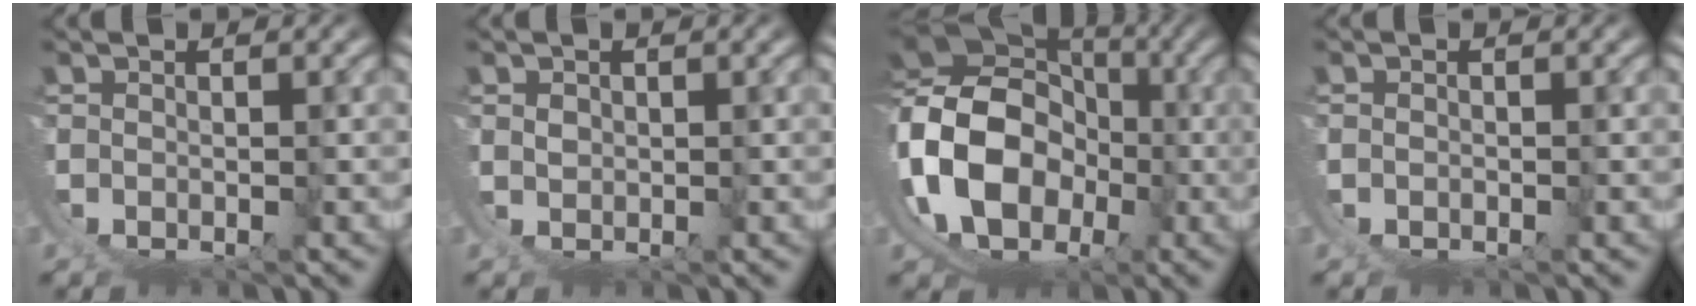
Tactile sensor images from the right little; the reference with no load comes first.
{"total": 1.4, "force": [1.4, 0.1, -0.1], "torque": [0.002, 0.006, 0.022]}
{"total": 19.1, "force": [2.1, 15.8, 10.4], "torque": [-0.257, -0.045, 0.045]}
{"total": 0.7, "force": [-0.2, 0.6, 0.2], "torque": [-0.004, 0.001, -0.004]}